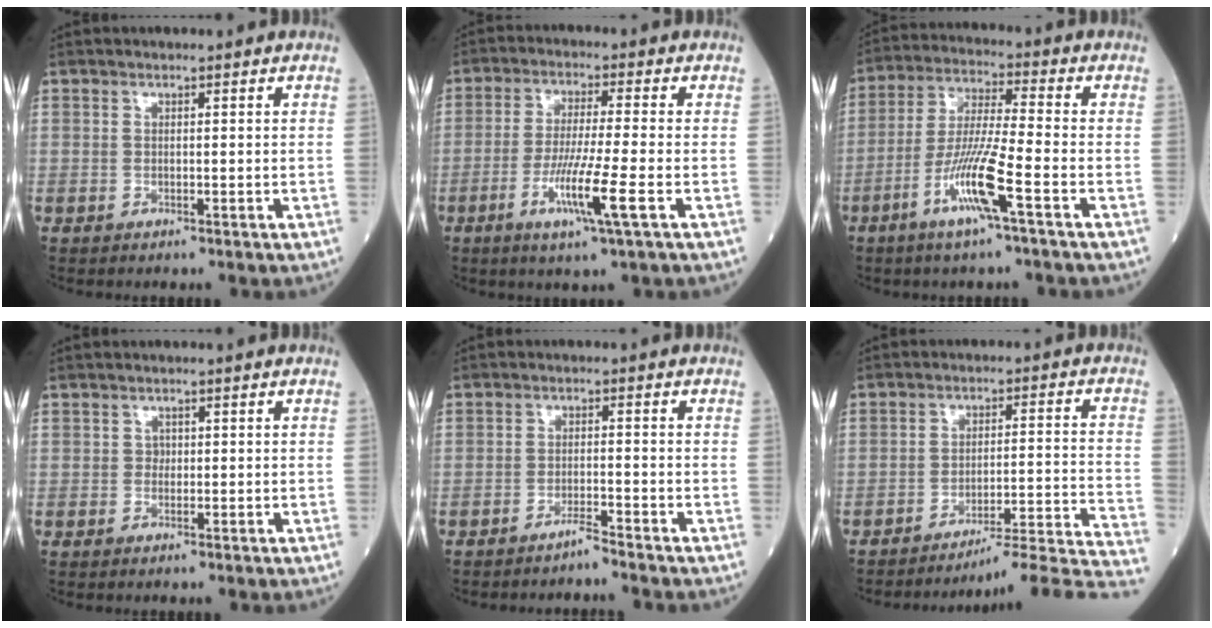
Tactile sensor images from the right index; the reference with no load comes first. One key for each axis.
{"total": 8.7, "fx": -3.2, "fy": -0.6, "fz": 8.1, "tx": -0.156, "ty": -0.019, "tz": -0.062}
{"total": 10.3, "fx": -4.6, "fy": -0.3, "fz": 9.2, "tx": -0.185, "ty": -0.010, "tz": -0.093}
{"total": 0.8, "fx": 0.1, "fy": 0.7, "fz": 0.3, "tx": -0.002, "ty": 0.002, "tz": 0.000}
{"total": 2.2, "fx": -2.0, "fy": -0.6, "fz": 0.5, "tx": -0.006, "ty": -0.003, "tz": -0.038}
{"total": 19.0, "fx": -18.1, "fy": -3.5, "fz": 4.4, "tx": 0.002, "ty": 0.000, "tz": -0.237}